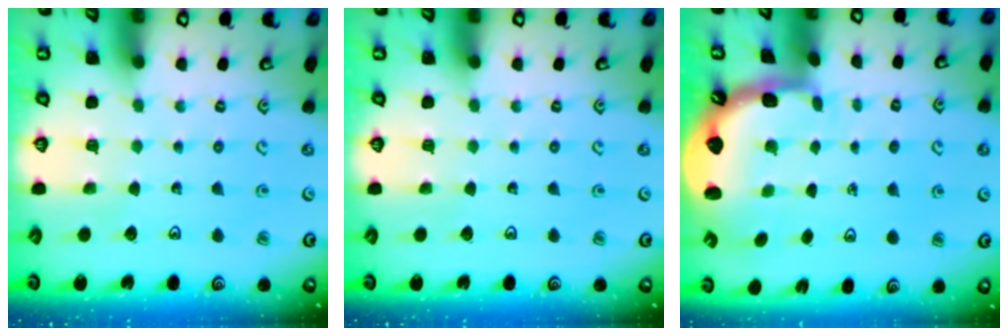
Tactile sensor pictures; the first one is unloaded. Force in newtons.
{"total": 0.0}
{"total": 2.6, "press": 1.7, "slide": 1.9}